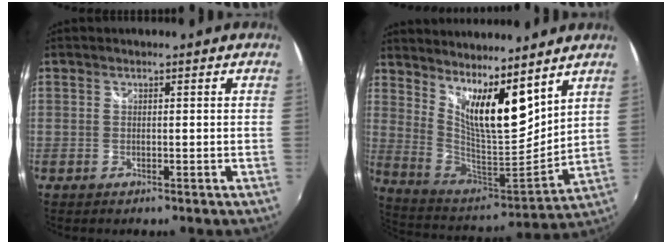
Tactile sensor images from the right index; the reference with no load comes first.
{"total": 15.3, "force": [9.4, 4.3, 11.3], "torque": [-0.188, -0.015, 0.176]}